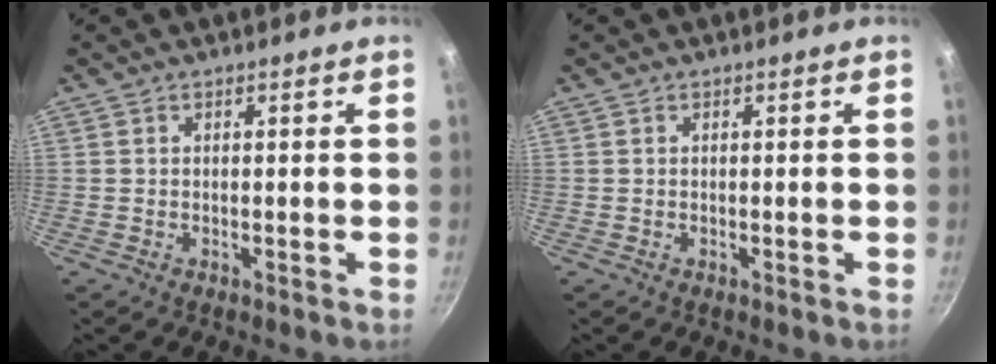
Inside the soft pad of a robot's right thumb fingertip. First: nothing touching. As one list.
[{"total": 0.0}]